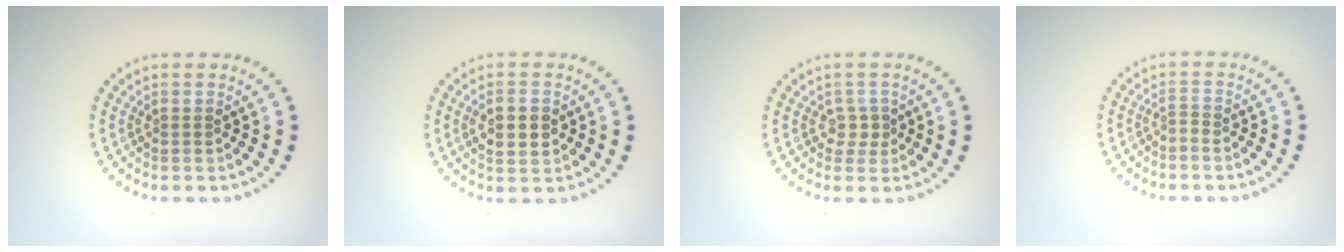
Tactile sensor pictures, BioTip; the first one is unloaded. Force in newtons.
{"total": 3.0, "press": 3.0, "slide": 0.1}
{"total": 1.7, "press": 1.3, "slide": 1.0}
{"total": 0.5, "press": 0.0, "slide": 0.5}